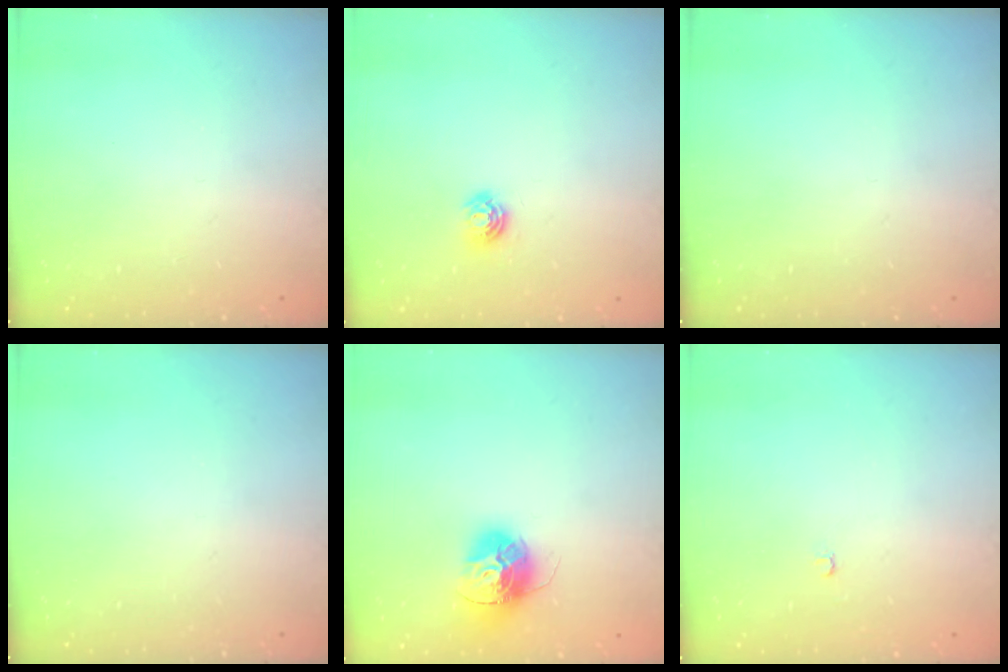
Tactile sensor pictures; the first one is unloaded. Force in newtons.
{"total": 5.0, "press": 5.0, "slide": 0.6}
{"total": 0.0}
{"total": 0.0}
{"total": 15.2, "press": 15.2, "slide": 1.4}
{"total": 2.0, "press": 2.0, "slide": 0.4}